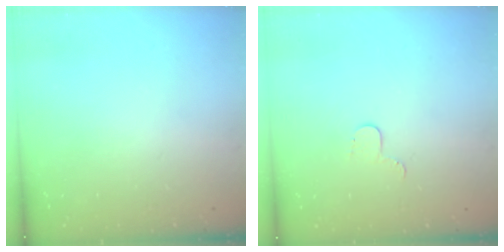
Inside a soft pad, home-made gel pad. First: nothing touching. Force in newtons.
{"total": 3.5, "press": 3.5, "slide": 0.4}